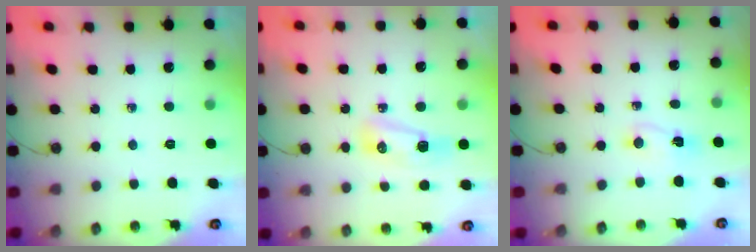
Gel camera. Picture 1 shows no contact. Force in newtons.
{"total": 8.4, "press": 8.1, "slide": 2.5}
{"total": 2.0, "press": 1.6, "slide": 1.2}